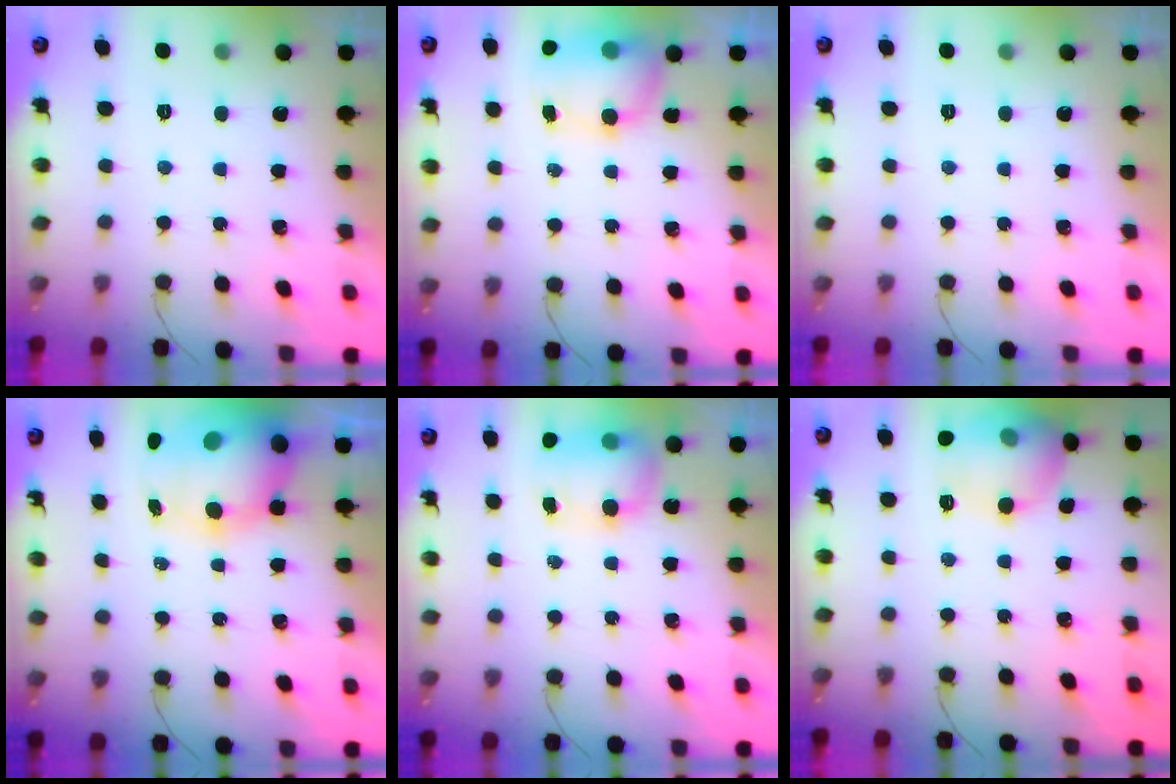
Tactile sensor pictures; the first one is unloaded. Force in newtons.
{"total": 8.0, "press": 7.9, "slide": 1.3}
{"total": 0.0}
{"total": 13.0, "press": 12.7, "slide": 3.0}
{"total": 7.7, "press": 7.6, "slide": 1.4}
{"total": 14.2, "press": 13.8, "slide": 3.3}